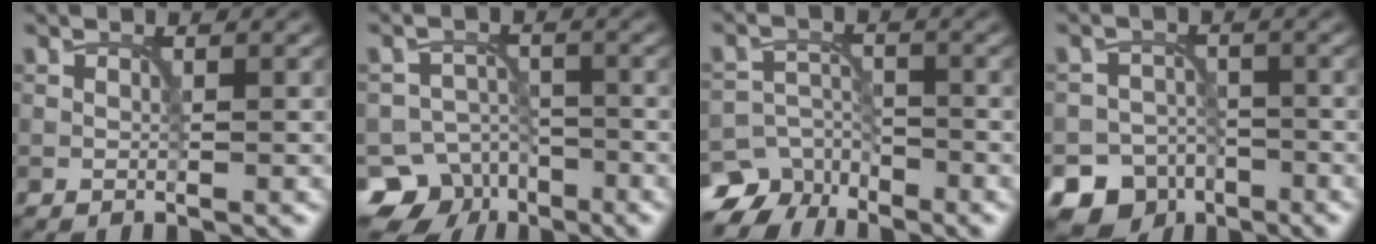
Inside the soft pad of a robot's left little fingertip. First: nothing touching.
{"total": 7.4, "force": [-5.2, 5.0, 1.6], "torque": [0.000, -0.004, -0.081]}
{"total": 6.6, "force": [-5.4, 3.7, 1.3], "torque": [0.000, -0.003, -0.088]}
{"total": 7.3, "force": [-5.1, 5.2, 0.9], "torque": [0.012, -0.010, -0.081]}